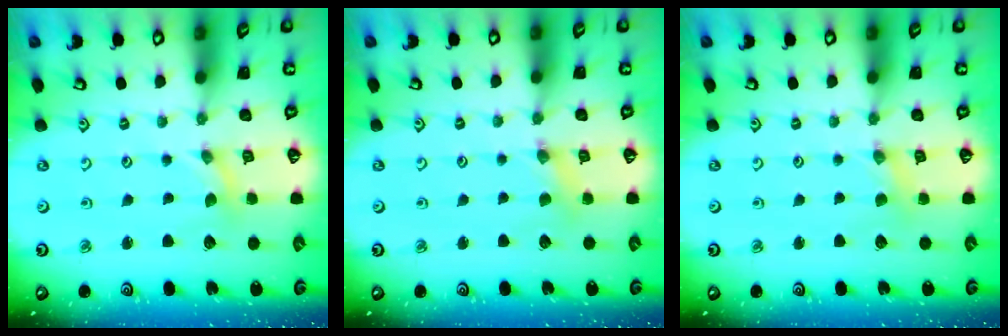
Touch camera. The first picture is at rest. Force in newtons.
{"total": 2.3, "press": 2.3, "slide": 0.3}
{"total": 1.3, "press": 1.2, "slide": 0.2}